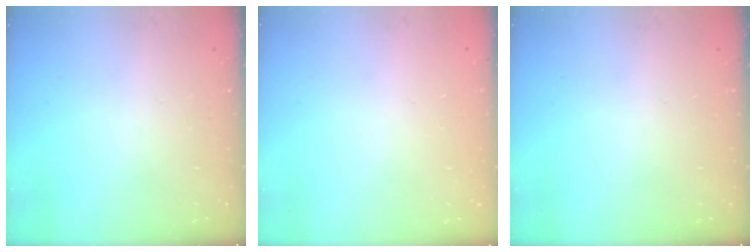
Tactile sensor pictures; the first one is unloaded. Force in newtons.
{"total": 0.0}
{"total": 0.0}